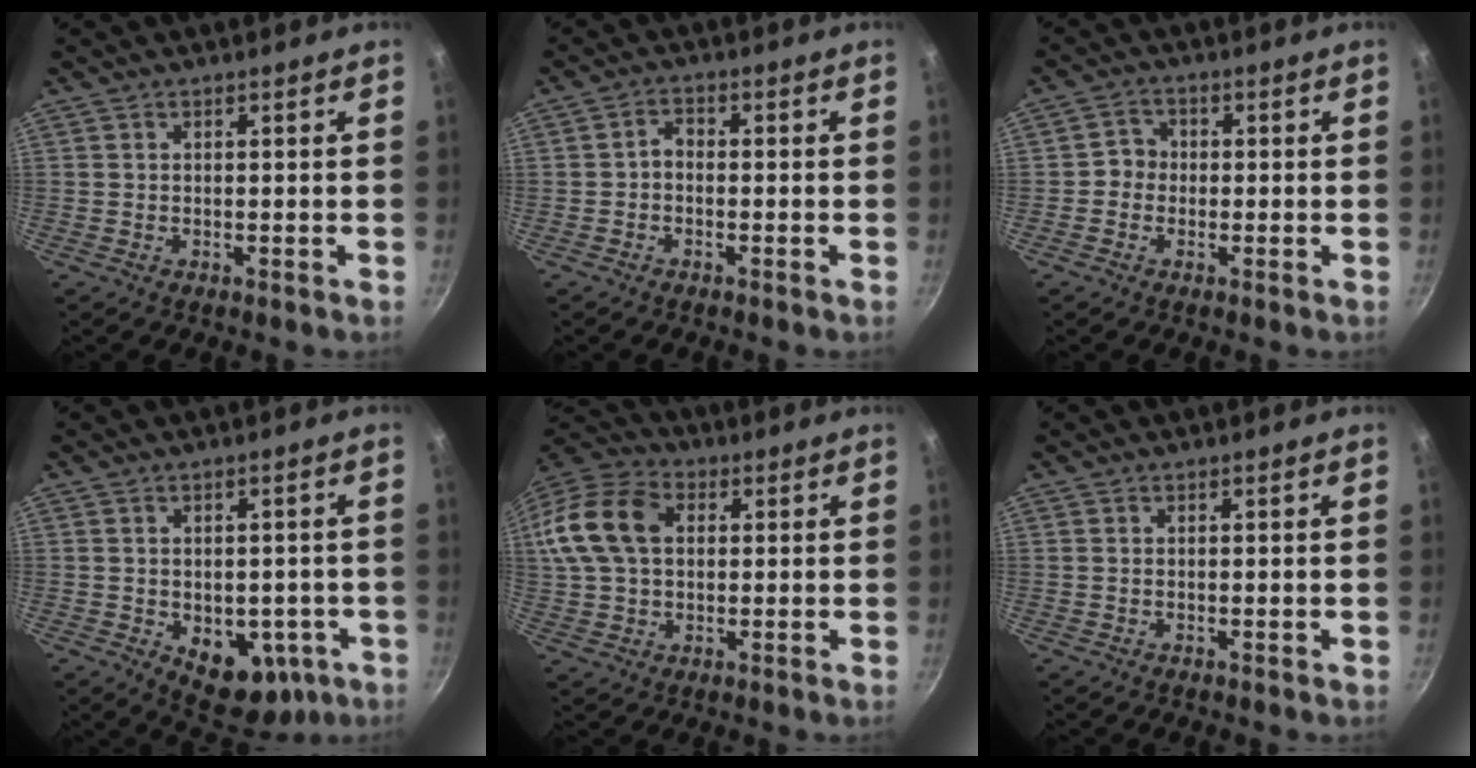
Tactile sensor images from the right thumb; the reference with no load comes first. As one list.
[{"total": 2.3, "force": [-0.9, 1.5, 1.5], "torque": [-0.025, 0.017, -0.021]}, {"total": 3.2, "force": [-0.6, 3.0, 1.1], "torque": [0.005, 0.010, -0.020]}, {"total": 11.6, "force": [-3.4, 7.5, 8.2], "torque": [-0.063, -0.004, -0.027]}, {"total": 17.7, "force": [3.4, 12.5, 12.0], "torque": [-0.240, 0.030, 0.050]}, {"total": 0.0}]